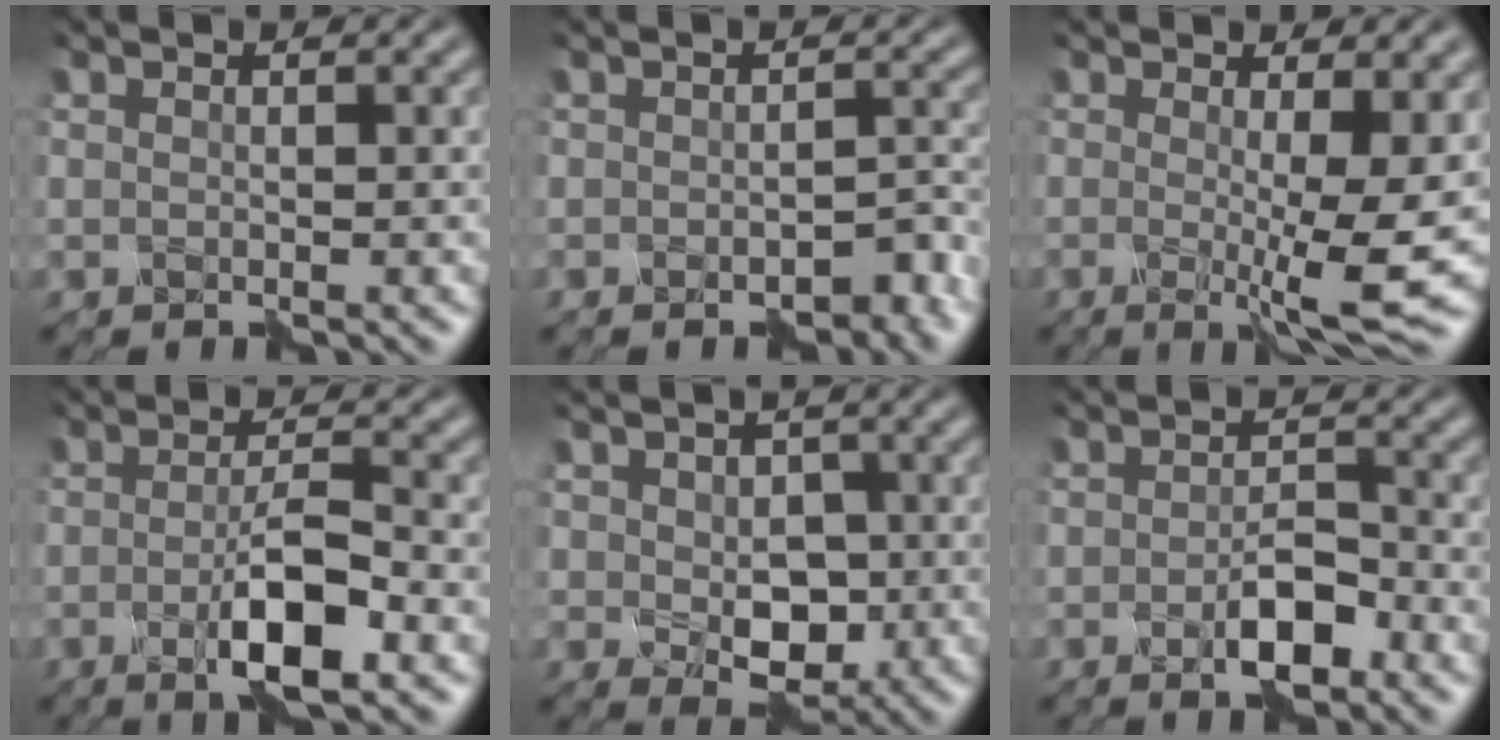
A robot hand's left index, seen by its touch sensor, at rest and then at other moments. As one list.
[{"total": 2.4, "force": [-1.8, 1.1, 1.1], "torque": [-0.007, -0.004, -0.025]}, {"total": 5.2, "force": [-0.4, 0.6, 5.1], "torque": [-0.073, -0.013, -0.007]}, {"total": 4.9, "force": [-1.9, 1.1, 4.4], "torque": [-0.076, -0.001, -0.039]}, {"total": 4.0, "force": [-0.7, 2.9, 2.7], "torque": [-0.044, -0.008, -0.010]}, {"total": 3.2, "force": [-1.9, 1.4, 2.2], "torque": [-0.038, -0.001, -0.035]}]